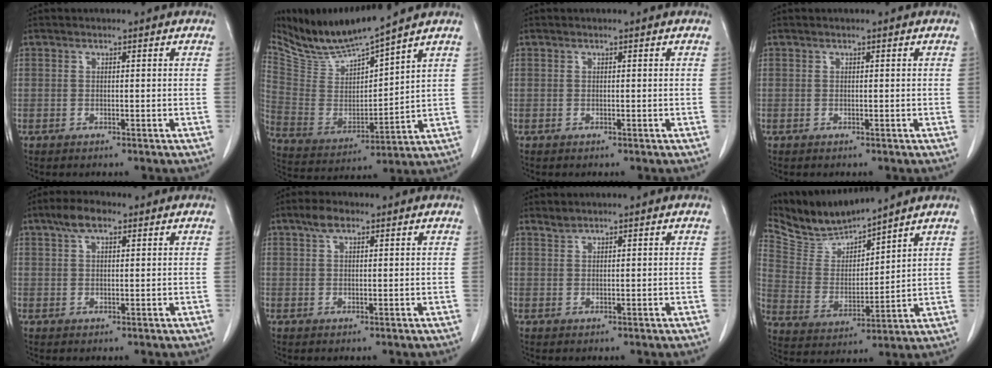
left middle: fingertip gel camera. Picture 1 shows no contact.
{"total": 10.7, "force": [10.2, -0.9, 3.3], "torque": [-0.076, -0.015, 0.211]}
{"total": 0.0}
{"total": 0.0}
{"total": 3.9, "force": [2.3, 1.6, 2.6], "torque": [-0.054, 0.013, 0.043]}
{"total": 2.4, "force": [1.5, 1.1, 1.6], "torque": [-0.034, 0.009, 0.030]}
{"total": 0.9, "force": [0.9, 0.0, 0.0], "torque": [-0.005, 0.001, 0.021]}
{"total": 9.5, "force": [9.3, 0.1, 1.7], "torque": [-0.054, 0.001, 0.200]}